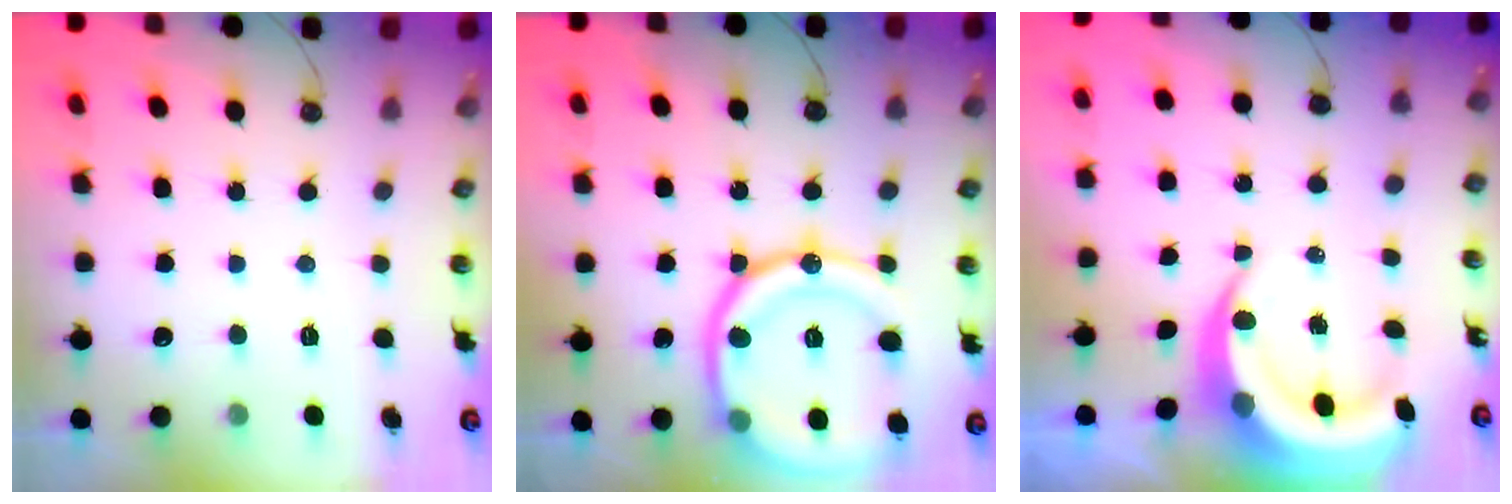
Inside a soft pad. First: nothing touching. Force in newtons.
{"total": 24.4, "press": 24.3, "slide": 2.6}
{"total": 9.2, "press": 9.1, "slide": 1.3}